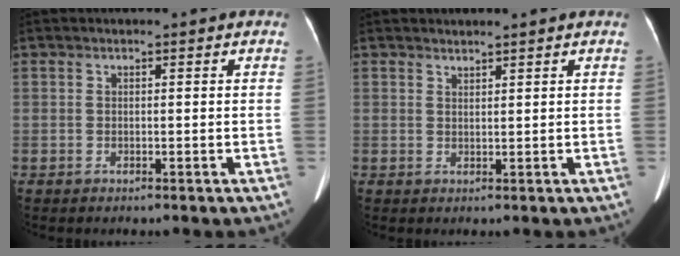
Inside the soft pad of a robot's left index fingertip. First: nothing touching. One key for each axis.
{"total": 1.2, "fx": 1.2, "fy": 0.2, "fz": 0.0, "tx": -0.004, "ty": 0.001, "tz": 0.022}